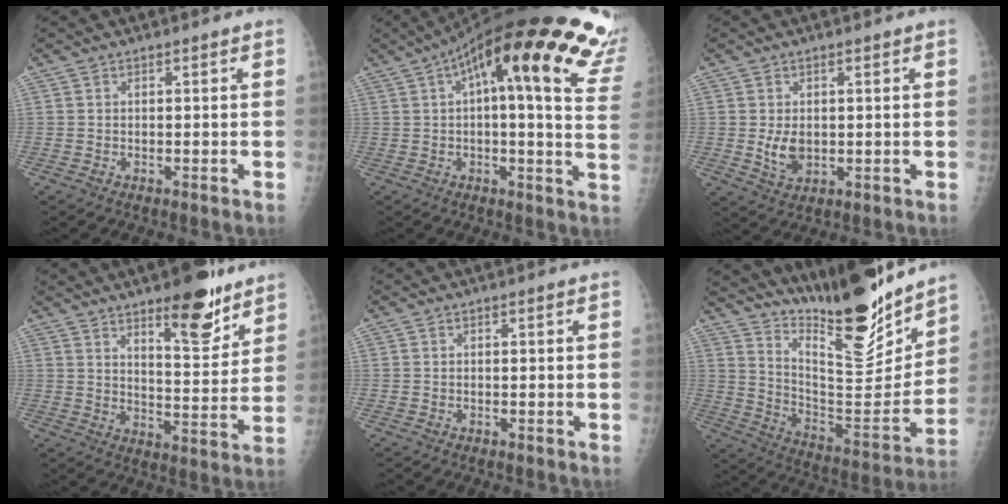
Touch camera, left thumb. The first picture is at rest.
{"total": 28.1, "force": [15.1, 6.6, 22.7], "torque": [-0.258, 0.022, 0.181]}
{"total": 4.3, "force": [0.2, 3.0, 3.1], "torque": [-0.046, -0.009, 0.012]}
{"total": 12.9, "force": [8.7, 4.1, 8.6], "torque": [-0.093, -0.061, 0.133]}
{"total": 0.0}
{"total": 23.1, "force": [19.1, 4.7, 12.2], "torque": [-0.157, -0.131, 0.309]}